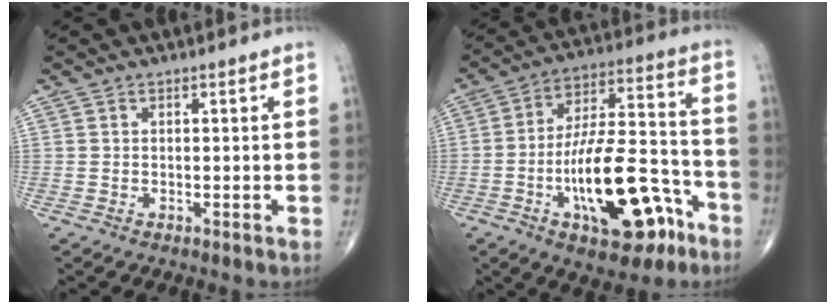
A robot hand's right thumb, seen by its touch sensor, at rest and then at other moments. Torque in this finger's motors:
{"motor_torque": [2.56, 2.44, 1.49, -1.28, 0.64]}